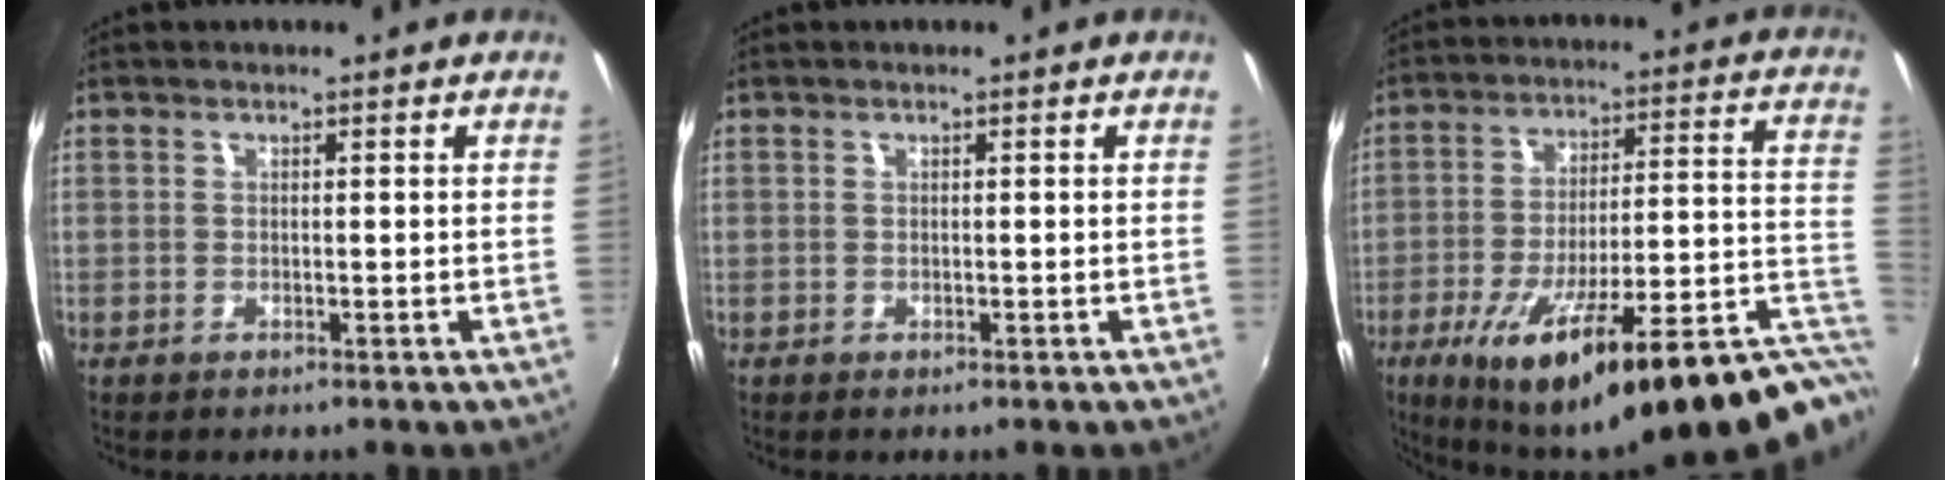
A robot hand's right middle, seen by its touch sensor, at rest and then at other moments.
{"total": 0.0}
{"total": 28.4, "force": [-15.1, 5.1, 23.5], "torque": [-0.340, -0.042, -0.220]}